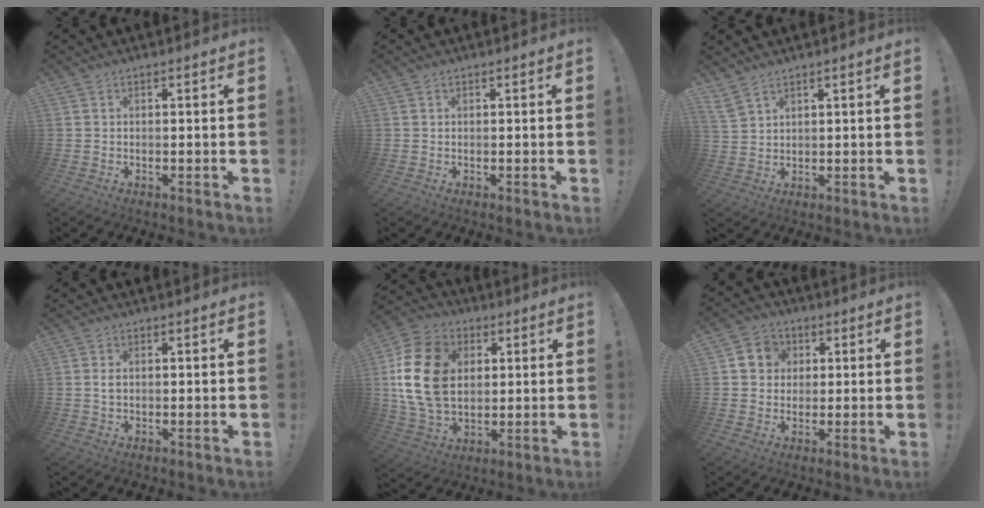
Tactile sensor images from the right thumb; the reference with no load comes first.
{"total": 0.0}
{"total": 4.7, "force": [3.9, 1.5, 2.1], "torque": [-0.048, -0.016, 0.078]}
{"total": 1.5, "force": [0.1, 1.1, 1.0], "torque": [-0.020, 0.004, 0.001]}
{"total": 21.0, "force": [3.6, 15.7, 13.4], "torque": [-0.246, 0.003, 0.070]}
{"total": 7.5, "force": [1.7, 7.1, 2.0], "torque": [-0.025, -0.004, 0.036]}